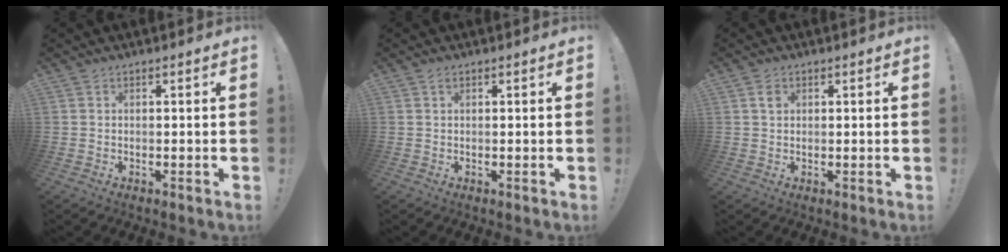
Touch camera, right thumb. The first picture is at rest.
{"total": 0.7, "force": [0.5, 0.4, 0.3], "torque": [-0.001, -0.003, 0.007]}
{"total": 1.7, "force": [0.7, 1.4, 0.7], "torque": [0.008, -0.007, 0.008]}